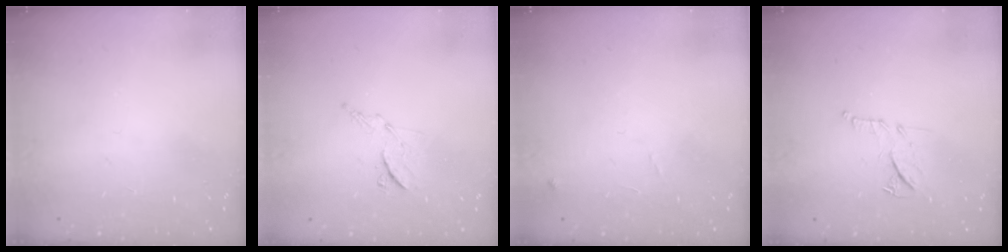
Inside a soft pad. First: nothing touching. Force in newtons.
{"total": 6.8, "press": 6.7, "slide": 0.8}
{"total": 6.2, "press": 6.2, "slide": 0.8}
{"total": 9.1, "press": 9.1, "slide": 0.2}